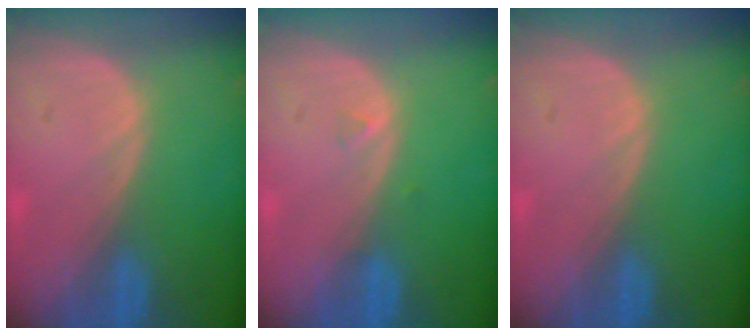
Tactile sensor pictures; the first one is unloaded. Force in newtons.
{"total": 0.7, "press": 0.7, "slide": 0.2}
{"total": 0.0}